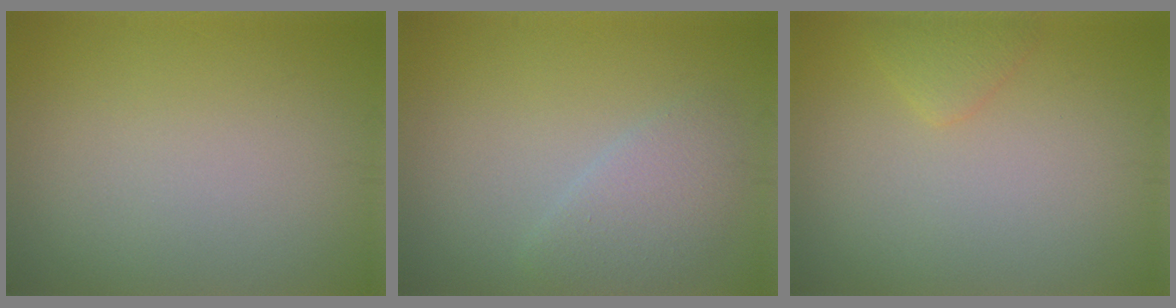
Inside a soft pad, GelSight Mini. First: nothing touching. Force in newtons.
{"total": 2.7, "press": 2.7, "slide": 0.2}
{"total": 1.5, "press": 1.5, "slide": 0.1}